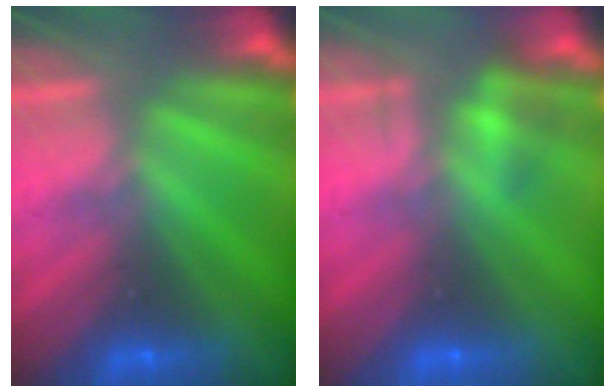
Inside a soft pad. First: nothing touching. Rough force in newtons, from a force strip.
{"total": 2.1}